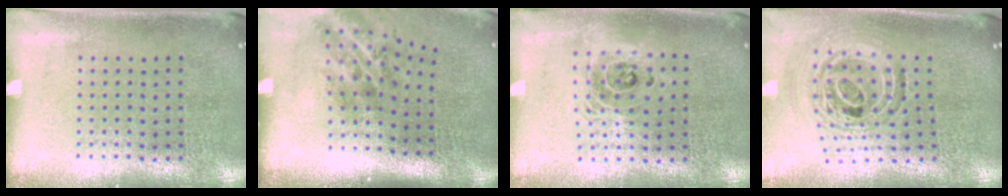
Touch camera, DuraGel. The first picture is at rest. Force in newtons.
{"total": 2.1, "press": 1.4, "slide": 1.6}
{"total": 1.5, "press": 1.3, "slide": 0.9}
{"total": 1.2, "press": 1.1, "slide": 0.5}